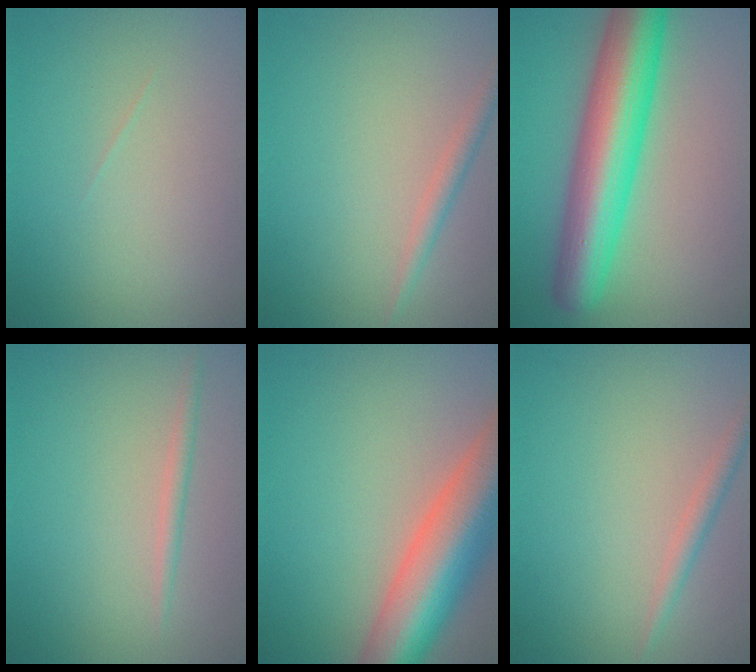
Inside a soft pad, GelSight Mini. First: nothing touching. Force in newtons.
{"total": 1.6, "press": 1.6, "slide": 0.1}
{"total": 9.9, "press": 9.9, "slide": 0.2}
{"total": 1.2, "press": 1.2, "slide": 0.0}
{"total": 11.2, "press": 11.2, "slide": 0.6}
{"total": 1.6, "press": 1.6, "slide": 0.1}